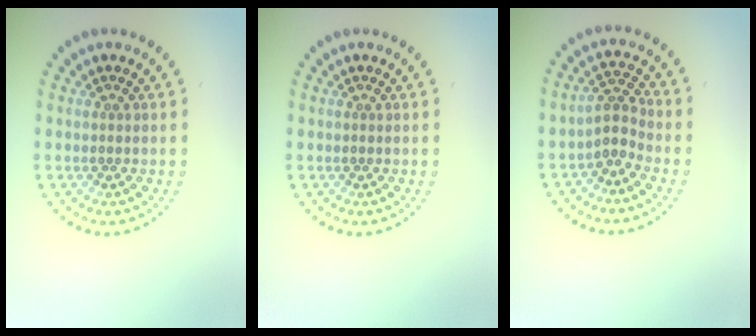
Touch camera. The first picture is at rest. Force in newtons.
{"total": 0.0}
{"total": 2.2, "press": 1.6, "slide": 1.4}